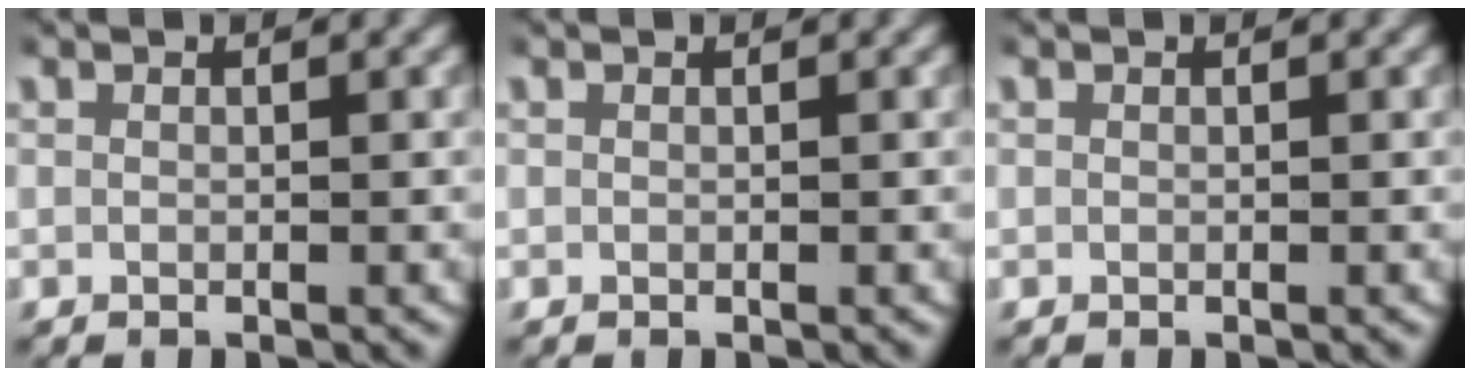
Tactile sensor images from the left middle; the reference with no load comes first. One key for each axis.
{"total": 0.0}
{"total": 0.0}